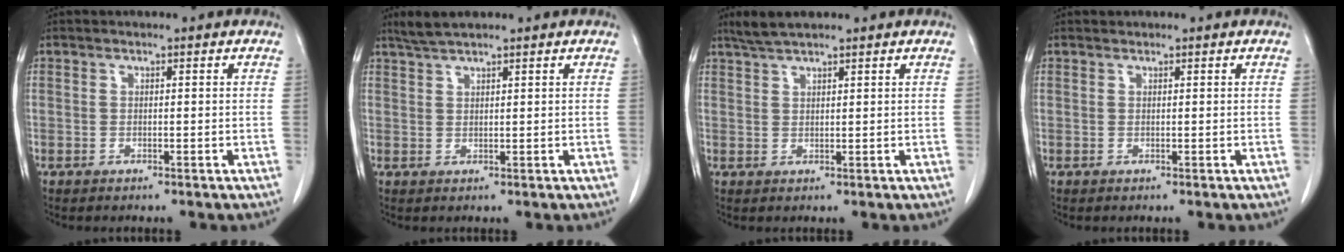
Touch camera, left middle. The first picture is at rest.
{"total": 2.9, "force": [2.6, 0.1, 1.4], "torque": [-0.034, 0.009, 0.052]}
{"total": 3.5, "force": [3.0, 0.3, 1.8], "torque": [-0.042, 0.011, 0.060]}
{"total": 0.0}